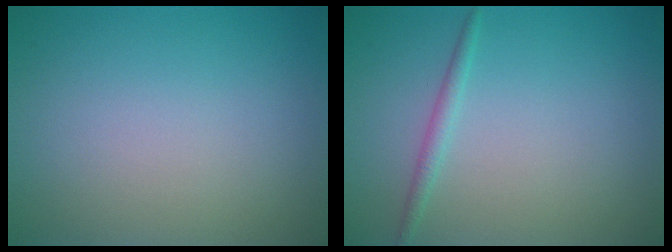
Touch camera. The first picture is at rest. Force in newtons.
{"total": 1.2, "press": 1.2, "slide": 0.1}